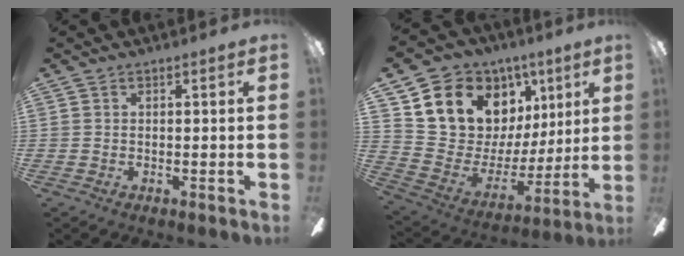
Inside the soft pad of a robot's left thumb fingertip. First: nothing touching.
{"total": 15.8, "force": [9.4, 11.2, 6.0], "torque": [-0.124, -0.057, 0.187]}